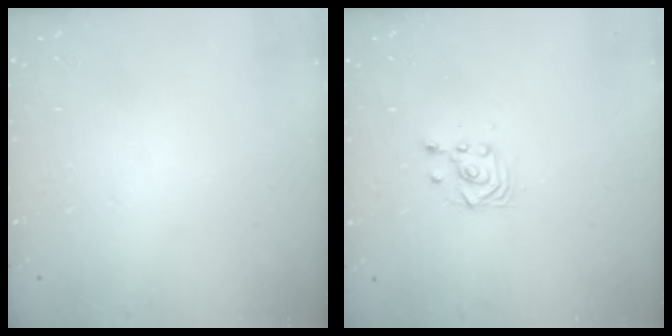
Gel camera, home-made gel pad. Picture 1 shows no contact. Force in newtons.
{"total": 2.9, "press": 2.9, "slide": 0.6}